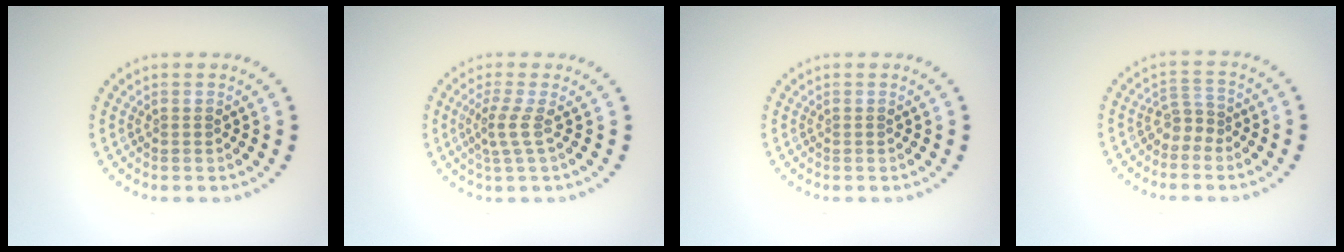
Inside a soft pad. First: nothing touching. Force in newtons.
{"total": 2.0, "press": 1.4, "slide": 1.5}
{"total": 0.0}
{"total": 1.9, "press": 1.2, "slide": 1.4}